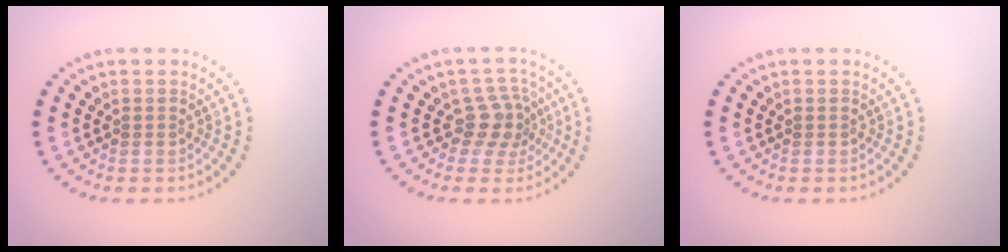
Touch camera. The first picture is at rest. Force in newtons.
{"total": 2.8, "press": 2.2, "slide": 1.8}
{"total": 0.0}